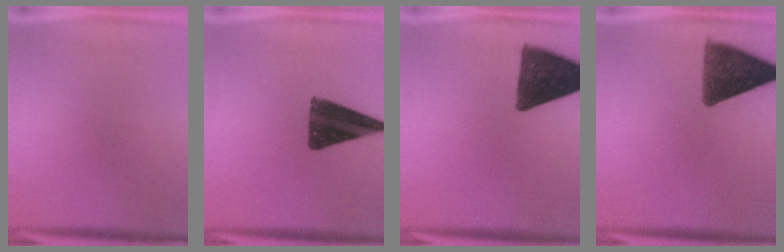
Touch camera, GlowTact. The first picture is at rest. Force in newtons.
{"total": 13.1}
{"total": 13.0}
{"total": 11.2}